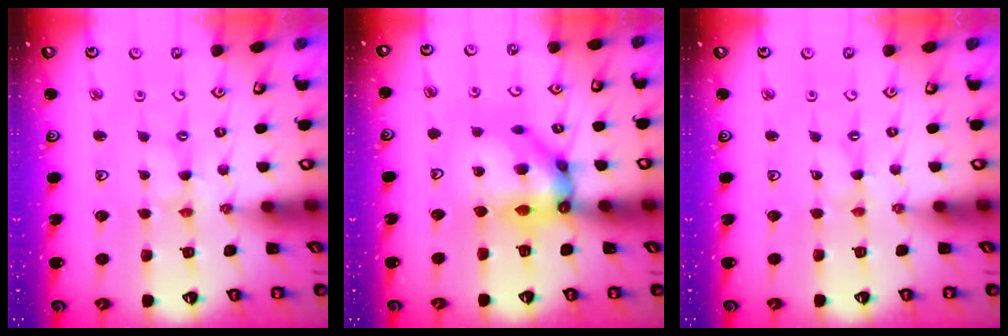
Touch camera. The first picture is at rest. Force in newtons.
{"total": 11.9, "press": 11.9, "slide": 1.0}
{"total": 0.0}